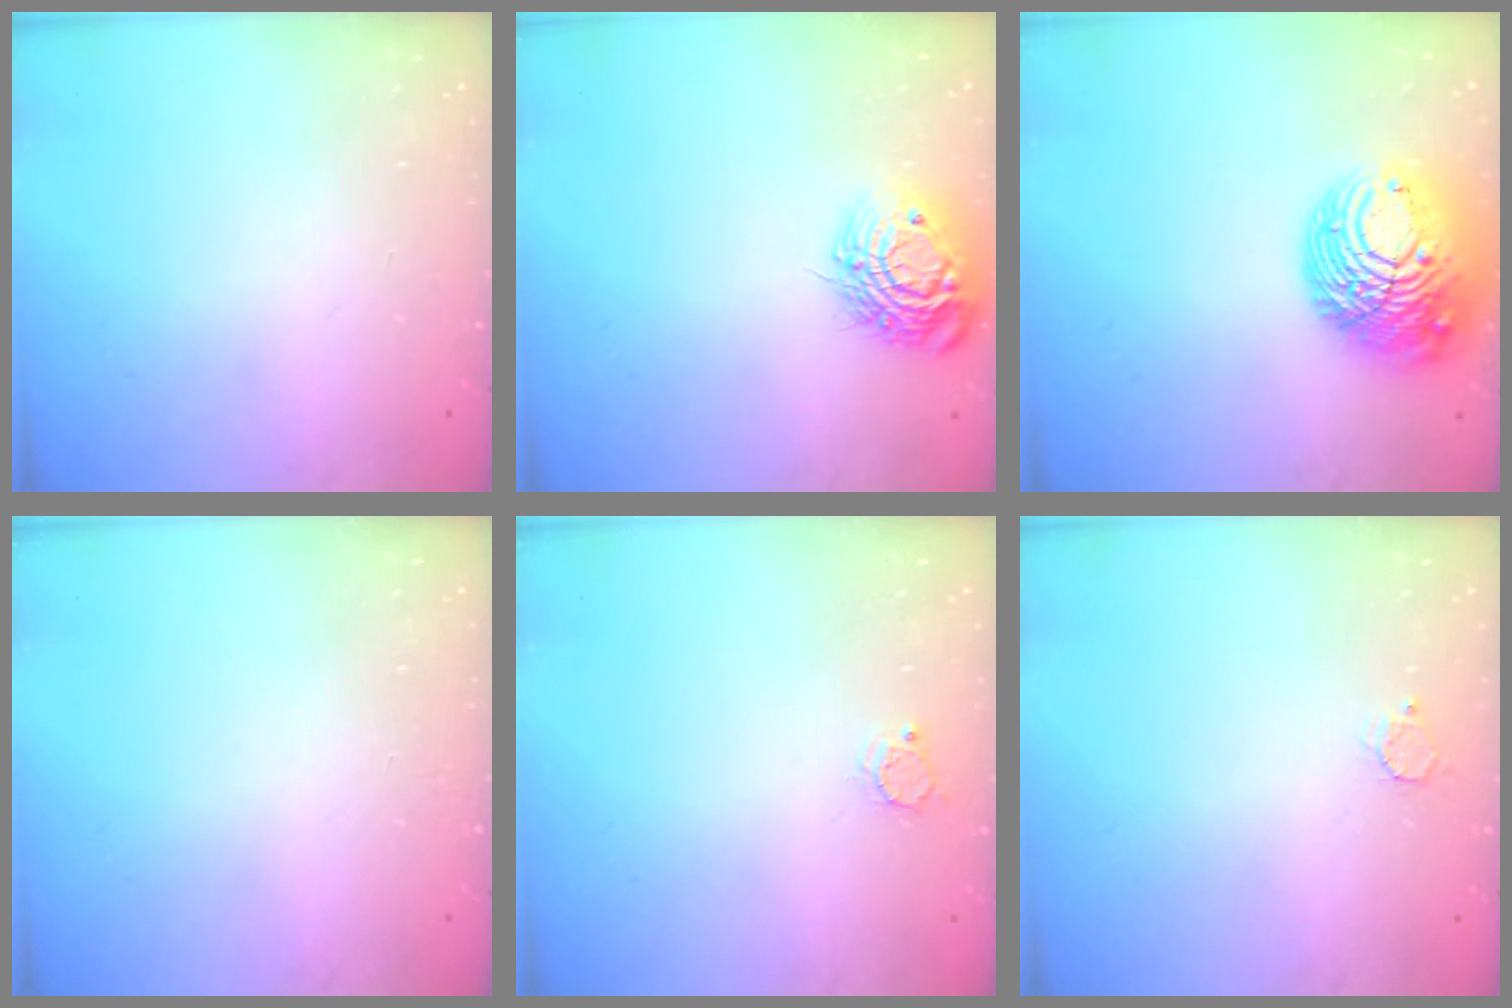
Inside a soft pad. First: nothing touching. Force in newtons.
{"total": 13.1, "press": 13.1, "slide": 1.0}
{"total": 15.5, "press": 15.4, "slide": 1.5}
{"total": 0.0}
{"total": 3.6, "press": 3.6, "slide": 0.1}
{"total": 2.1, "press": 2.1, "slide": 0.2}